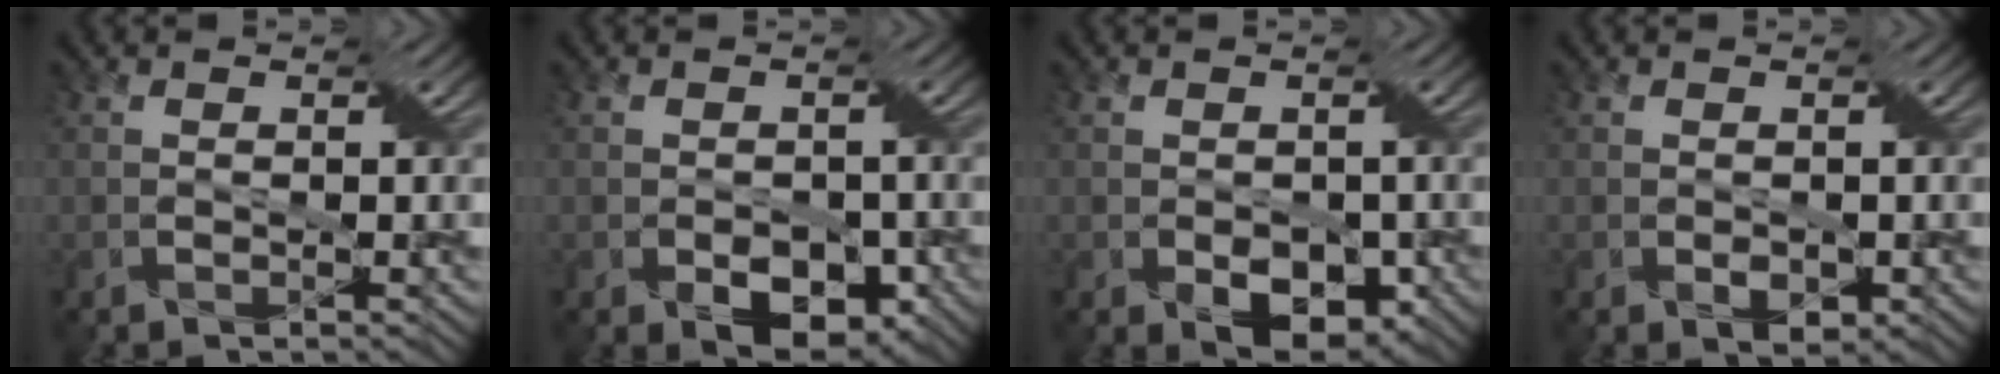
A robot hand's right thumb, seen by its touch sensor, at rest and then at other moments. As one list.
[{"total": 5.4, "force": [-2.3, 3.4, 3.5], "torque": [-0.049, -0.011, -0.036]}, {"total": 5.1, "force": [-1.8, 3.3, 3.4], "torque": [-0.054, -0.012, -0.028]}, {"total": 1.6, "force": [-0.4, 1.2, 1.1], "torque": [-0.024, -0.006, -0.005]}]